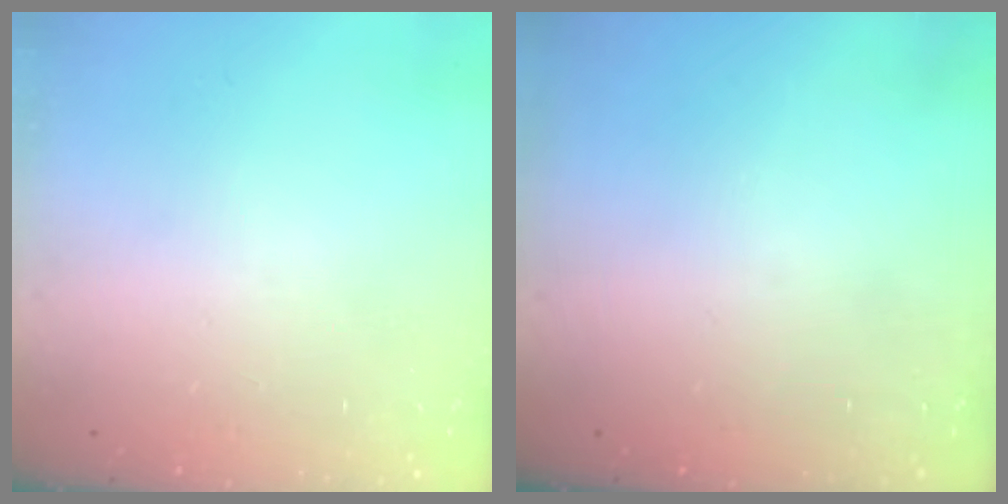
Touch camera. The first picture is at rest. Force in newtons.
{"total": 0.0}